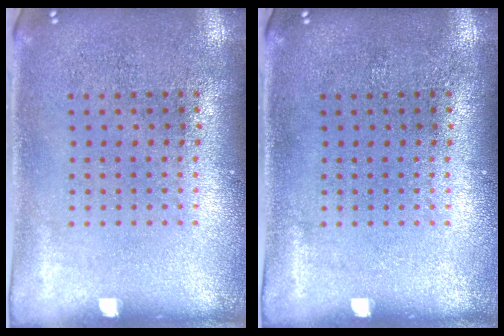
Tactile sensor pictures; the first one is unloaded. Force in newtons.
{"total": 0.0}